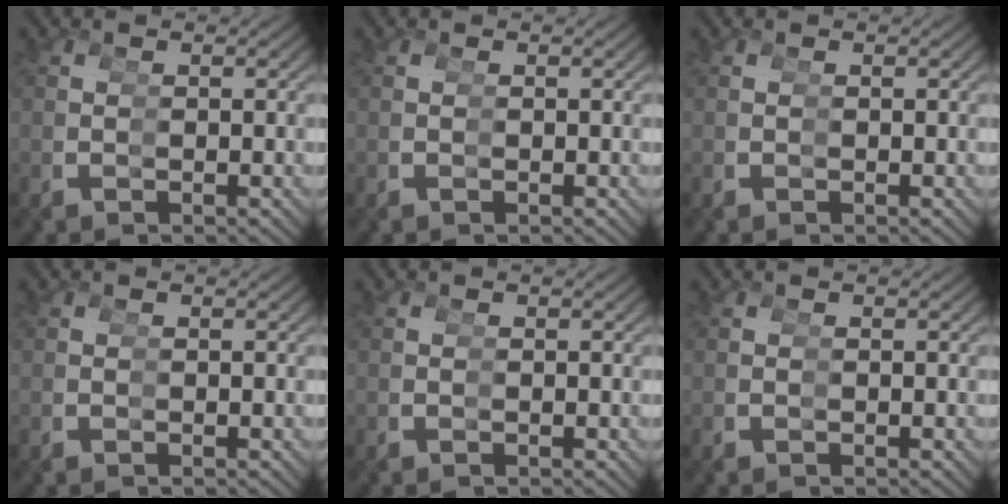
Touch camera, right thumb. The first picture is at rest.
{"total": 0.0}
{"total": 0.0}
{"total": 0.0}
{"total": 0.0}
{"total": 0.0}